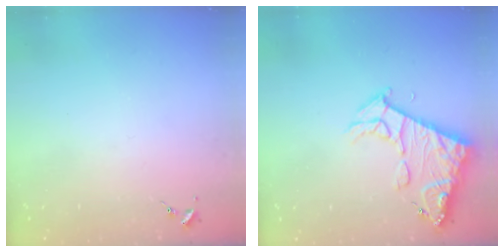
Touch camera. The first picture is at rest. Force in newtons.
{"total": 13.0, "press": 13.0, "slide": 1.4}